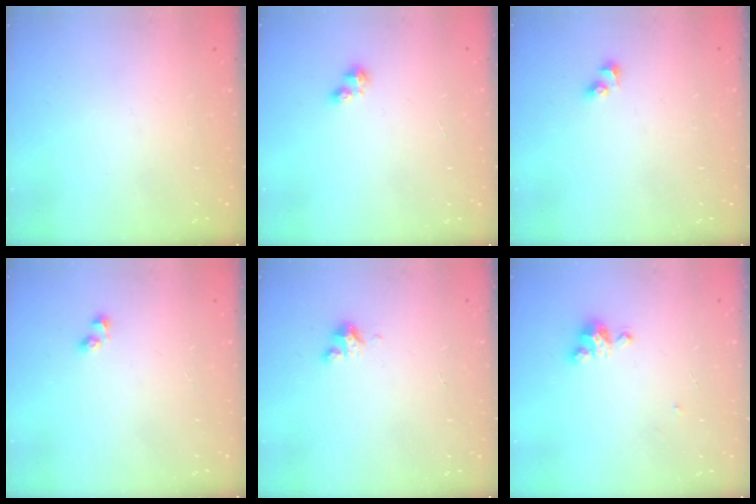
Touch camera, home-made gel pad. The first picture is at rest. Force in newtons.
{"total": 2.5, "press": 2.5, "slide": 0.4}
{"total": 2.7, "press": 2.5, "slide": 1.2}
{"total": 2.6, "press": 2.3, "slide": 1.2}
{"total": 2.5, "press": 2.5, "slide": 0.2}
{"total": 4.2, "press": 4.2, "slide": 0.2}